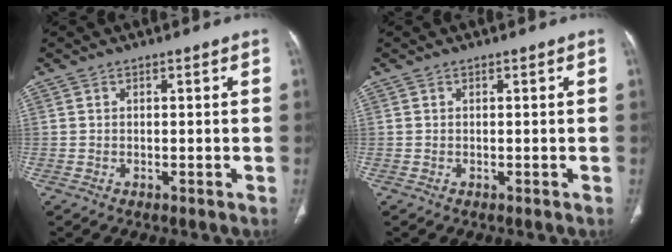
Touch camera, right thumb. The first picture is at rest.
{"total": 0.0}